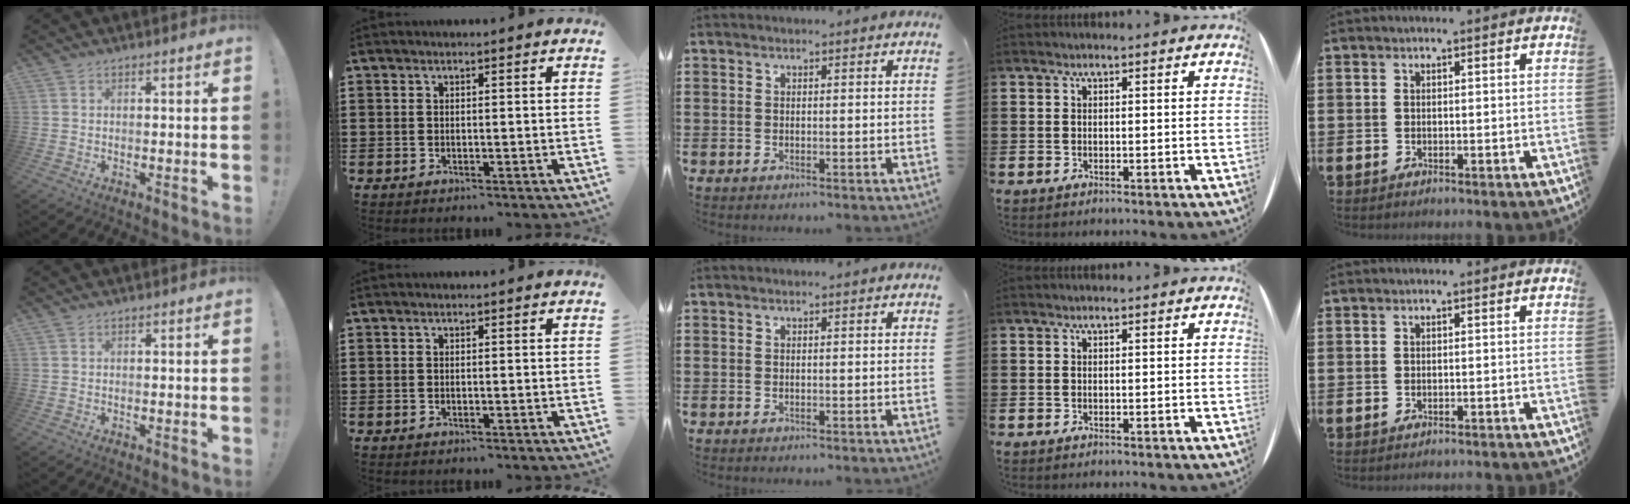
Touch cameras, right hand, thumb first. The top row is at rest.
{"little": {"total": 0.6, "force": [-0.6, -0.1, 0.0], "torque": [0.000, 0.000, -0.013]}}